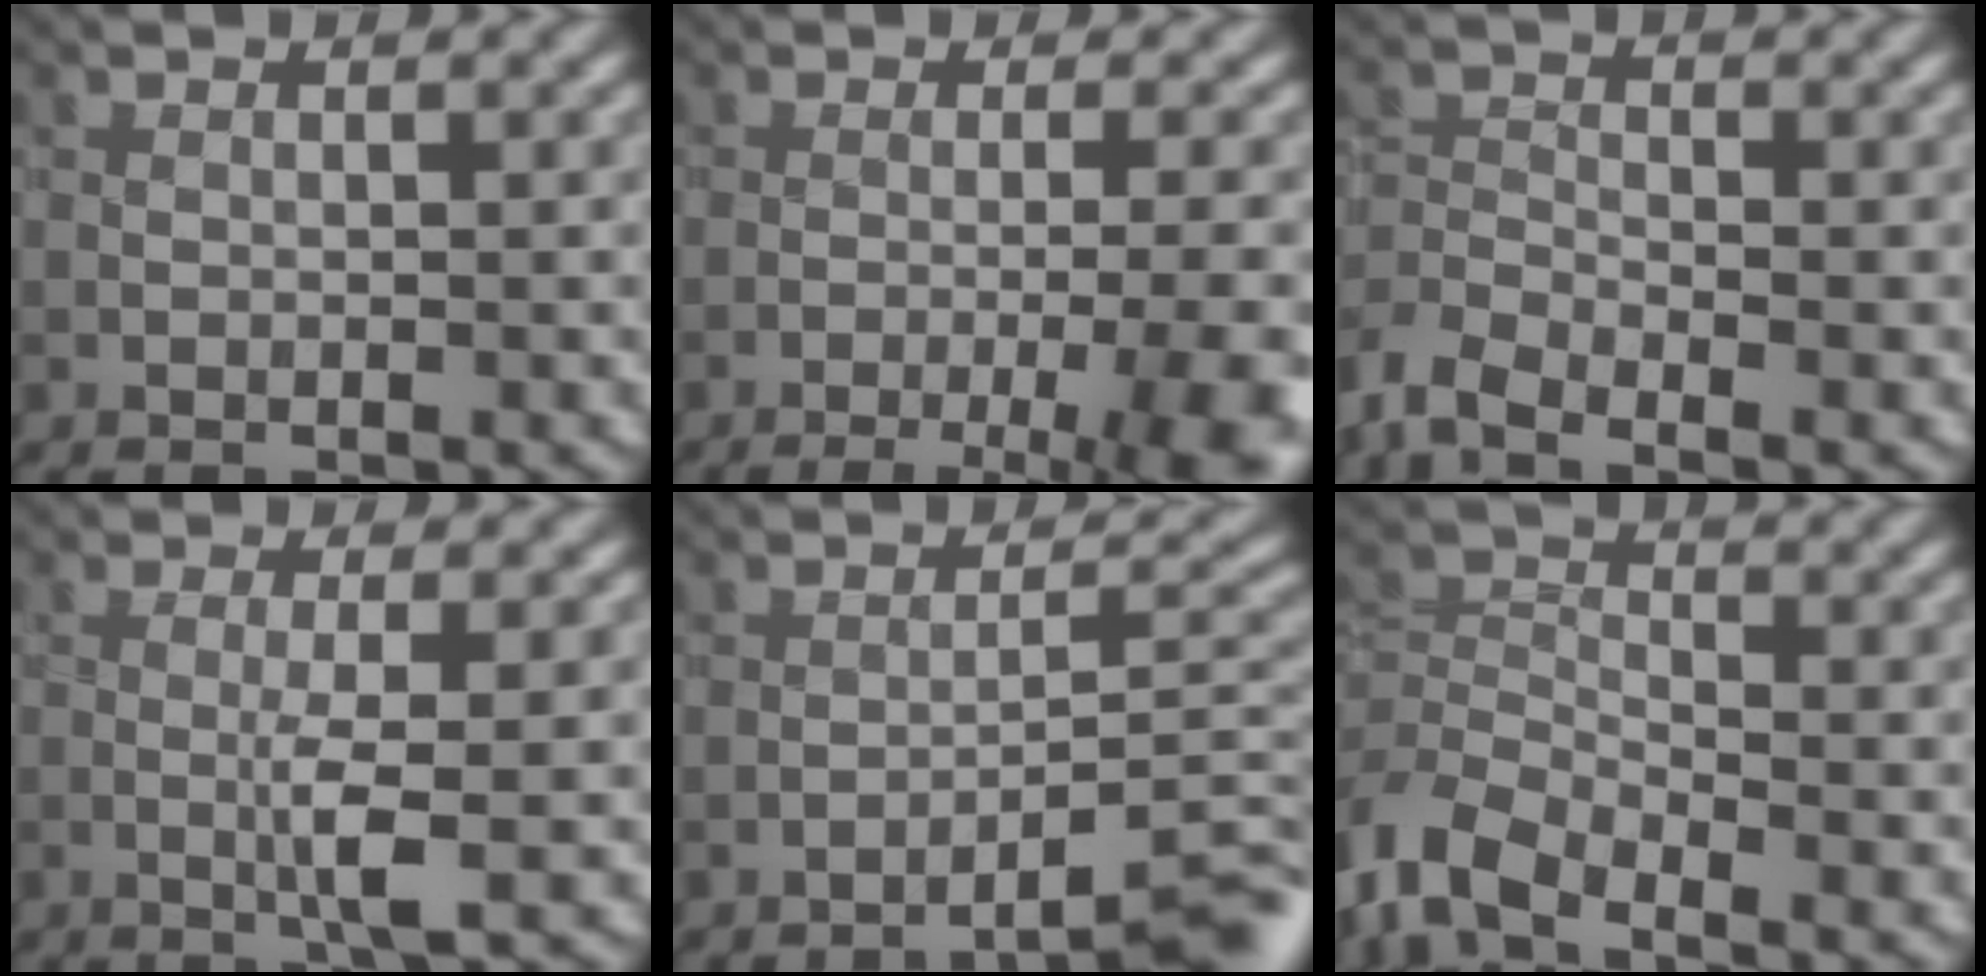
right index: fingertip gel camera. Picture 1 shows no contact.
{"total": 10.4, "force": [-5.3, 2.8, 8.5], "torque": [-0.094, -0.005, -0.063]}
{"total": 4.4, "force": [-3.5, 1.4, 2.2], "torque": [-0.048, -0.004, -0.083]}
{"total": 3.3, "force": [-0.6, 0.1, 3.3], "torque": [-0.061, -0.004, -0.016]}
{"total": 5.4, "force": [-4.3, 0.5, 3.3], "torque": [-0.031, 0.022, -0.063]}
{"total": 5.7, "force": [-3.7, 2.9, 3.3], "torque": [-0.065, 0.003, -0.086]}